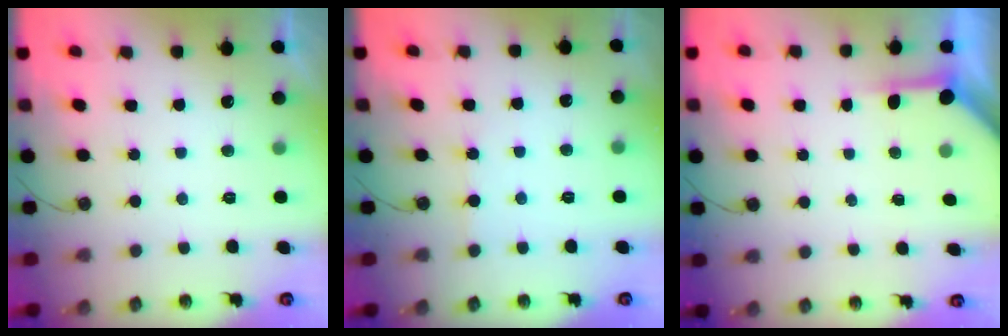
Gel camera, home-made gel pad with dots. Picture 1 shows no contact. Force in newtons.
{"total": 2.5, "press": 2.5, "slide": 0.4}
{"total": 4.0, "press": 4.0, "slide": 0.4}